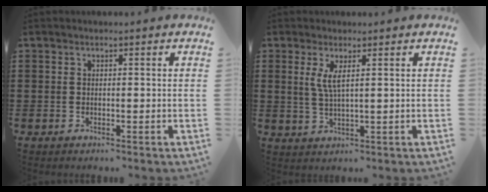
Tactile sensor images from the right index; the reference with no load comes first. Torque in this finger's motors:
{"motor_torque": [0.16, -0.02, 0.26, 0.13]}